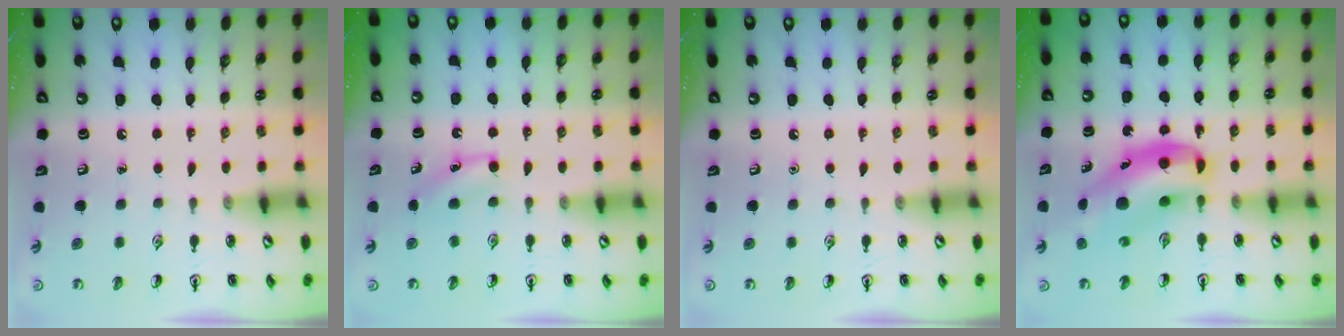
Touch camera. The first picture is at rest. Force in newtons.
{"total": 3.9, "press": 3.6, "slide": 1.3}
{"total": 0.0}
{"total": 10.7, "press": 10.2, "slide": 3.1}